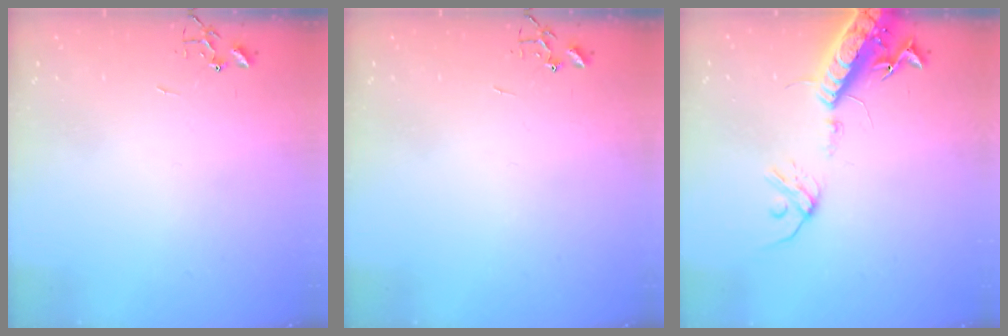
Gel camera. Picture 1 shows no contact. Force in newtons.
{"total": 0.0}
{"total": 16.6, "press": 16.1, "slide": 4.0}